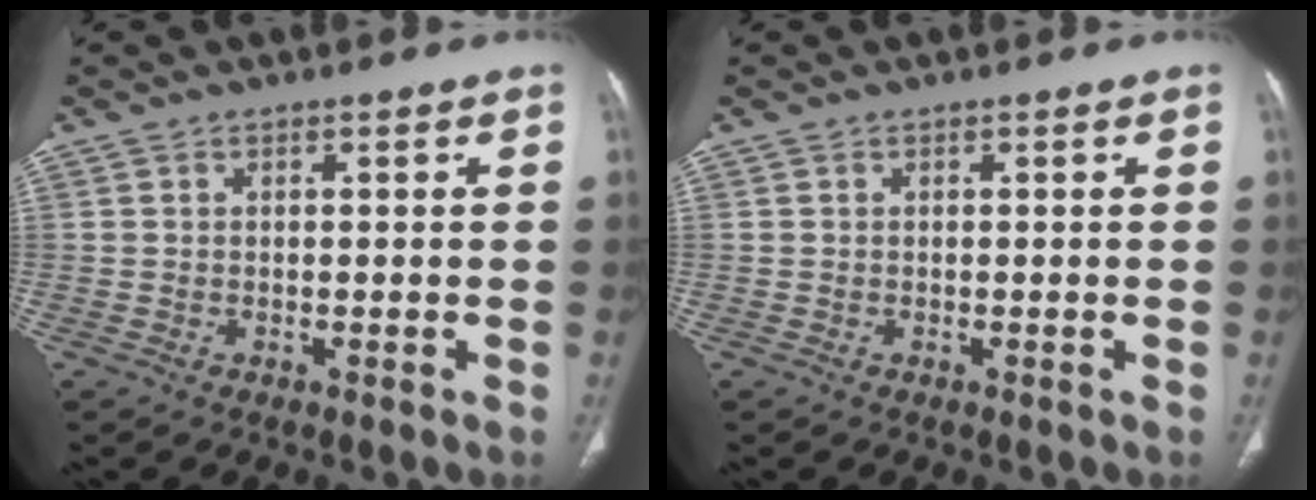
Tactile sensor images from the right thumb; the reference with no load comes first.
{"total": 0.0}